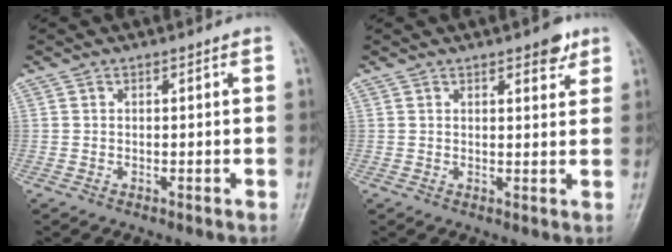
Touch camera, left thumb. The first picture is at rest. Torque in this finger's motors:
{"motor_torque": [-0.10, -0.09, -0.33, -0.13, 0.07]}